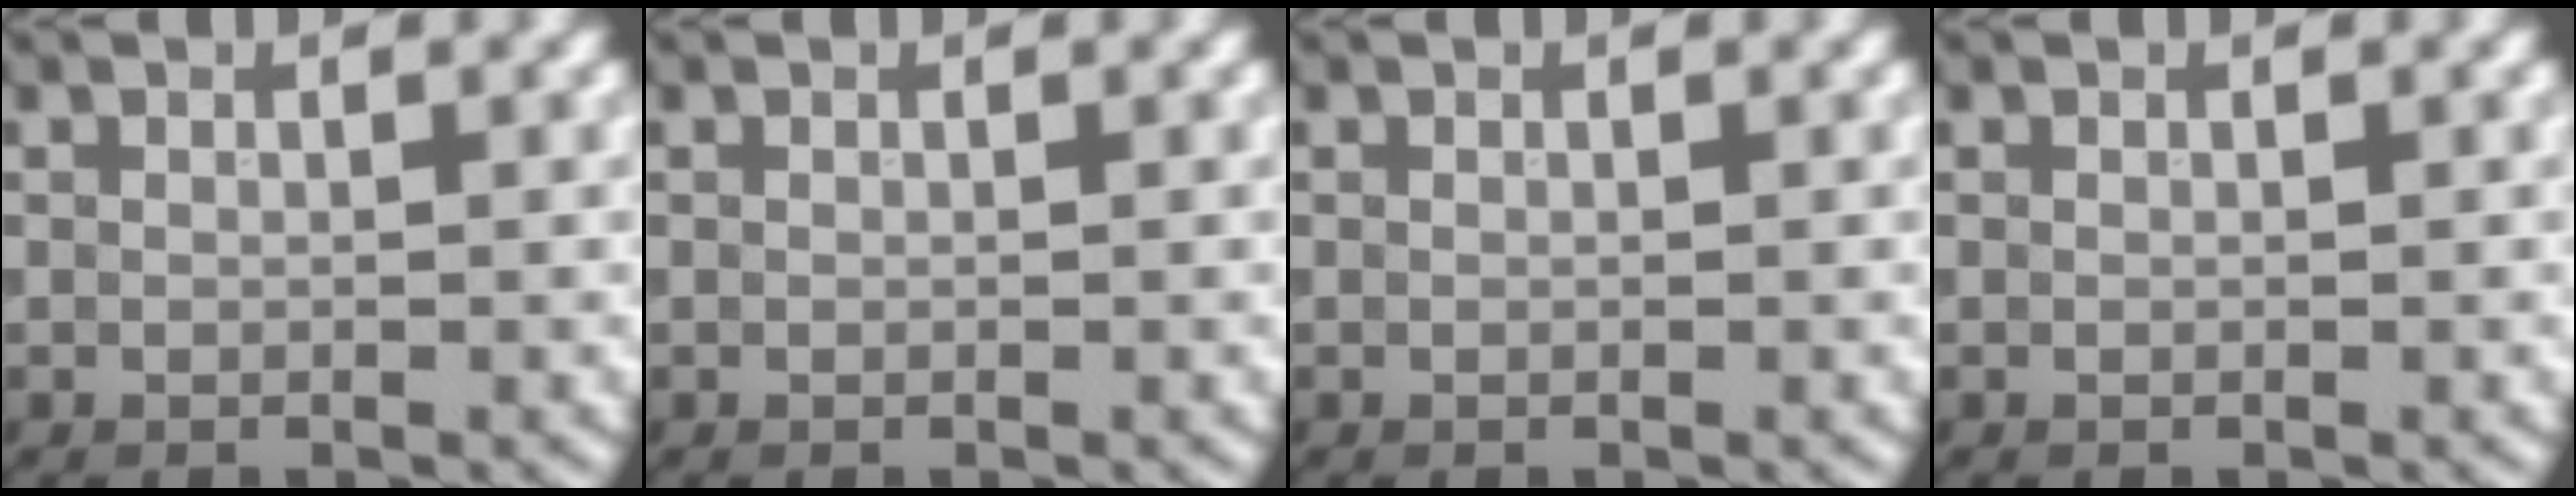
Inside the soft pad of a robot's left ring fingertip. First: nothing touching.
{"total": 0.0}
{"total": 0.0}
{"total": 0.0}